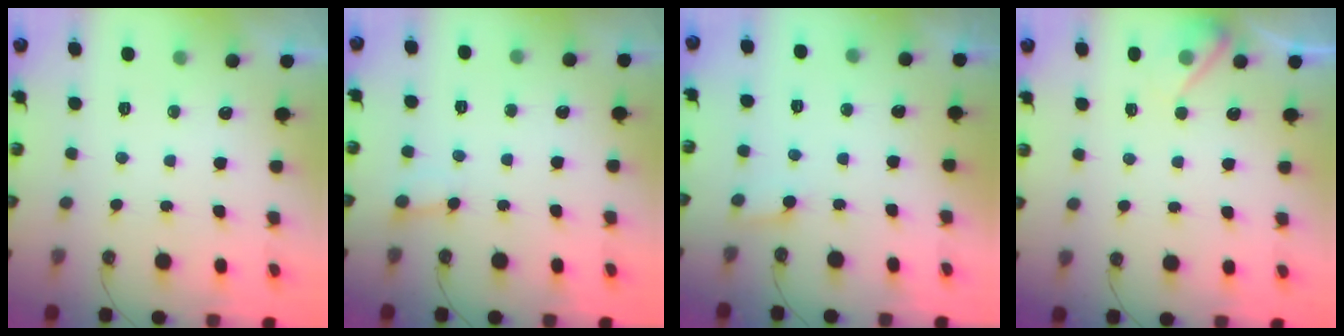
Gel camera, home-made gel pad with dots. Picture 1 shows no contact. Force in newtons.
{"total": 3.9, "press": 3.9, "slide": 0.3}
{"total": 3.1, "press": 3.1, "slide": 0.3}
{"total": 6.3, "press": 6.3, "slide": 0.6}